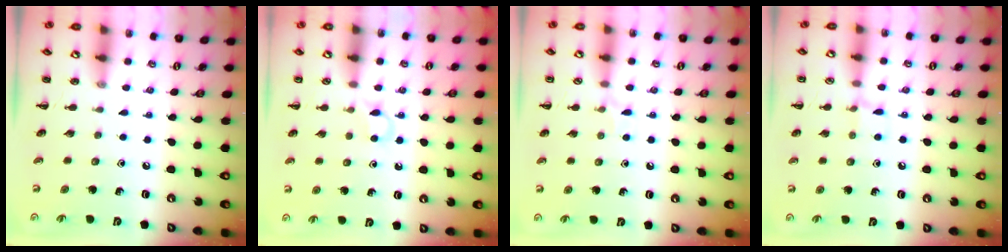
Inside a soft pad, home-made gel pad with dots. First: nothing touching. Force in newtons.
{"total": 3.3, "press": 3.2, "slide": 0.9}
{"total": 4.9, "press": 4.6, "slide": 1.8}
{"total": 5.4, "press": 5.1, "slide": 1.8}